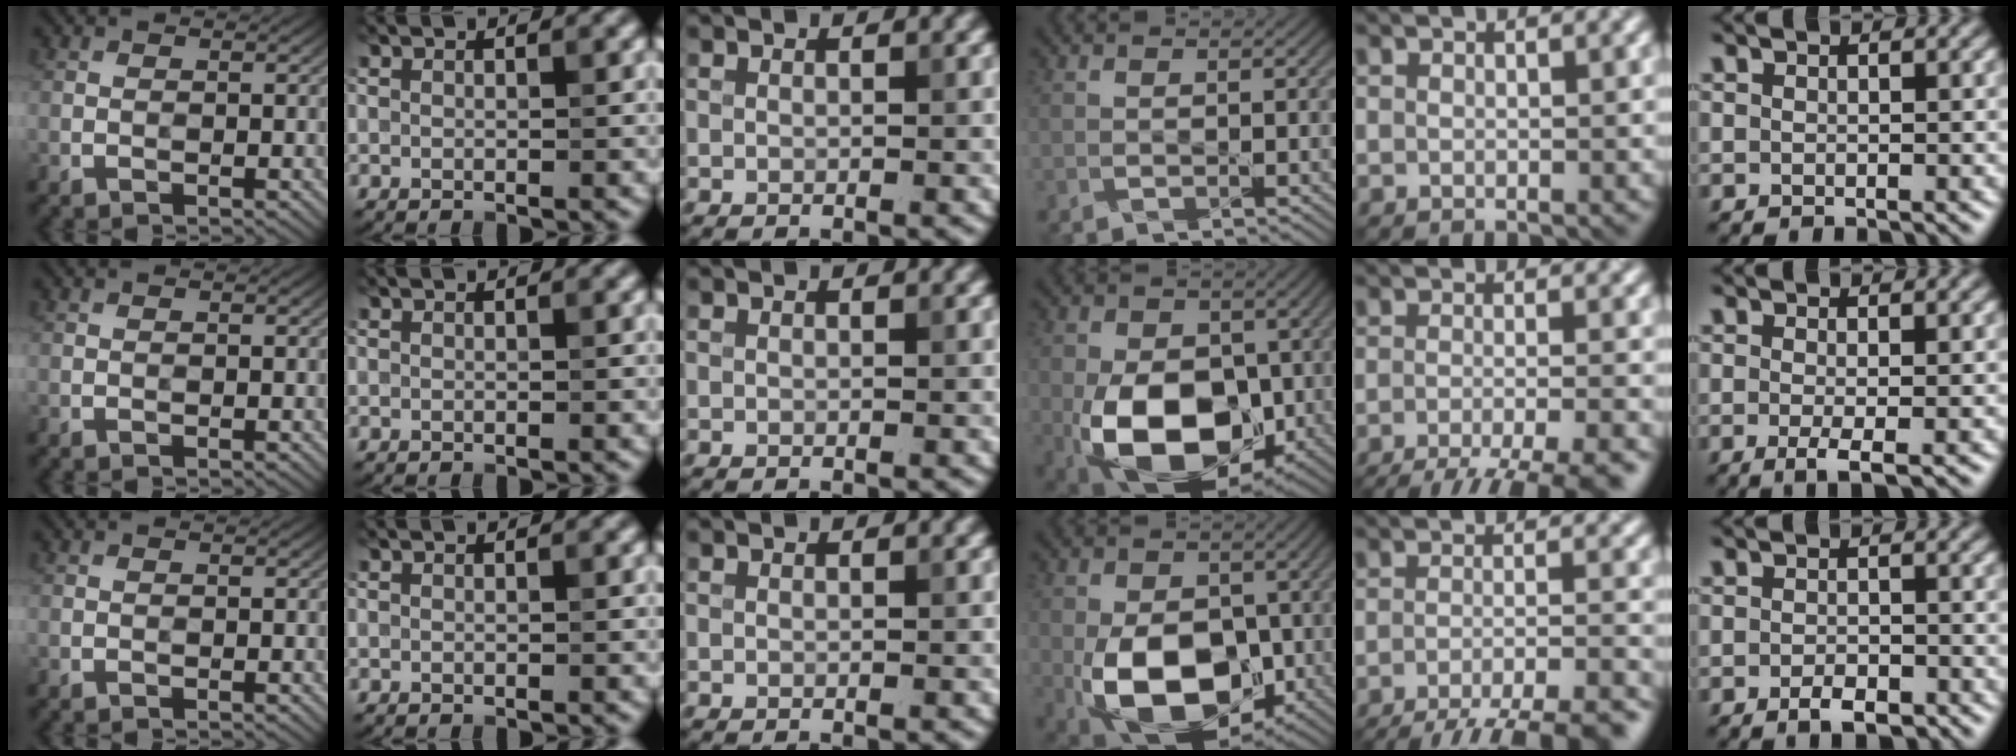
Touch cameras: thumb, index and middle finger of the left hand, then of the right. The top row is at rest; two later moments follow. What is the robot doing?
{"motion": "pour", "object": "bowl"}